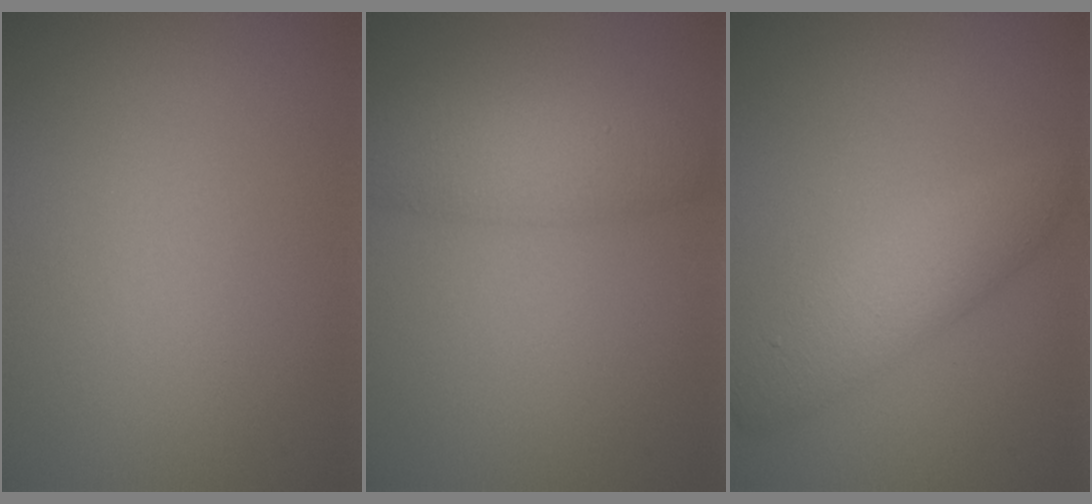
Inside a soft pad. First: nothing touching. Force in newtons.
{"total": 4.0, "press": 4.0, "slide": 0.0}
{"total": 3.7, "press": 3.7, "slide": 0.0}